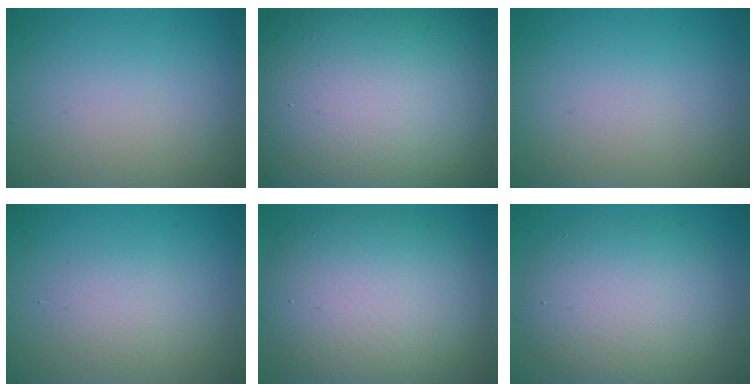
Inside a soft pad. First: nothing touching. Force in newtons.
{"total": 22.1, "press": 22.1, "slide": 1.2}
{"total": 0.0}
{"total": 1.7, "press": 1.7, "slide": 0.1}
{"total": 9.4, "press": 9.4, "slide": 0.6}
{"total": 6.9, "press": 6.9, "slide": 0.1}